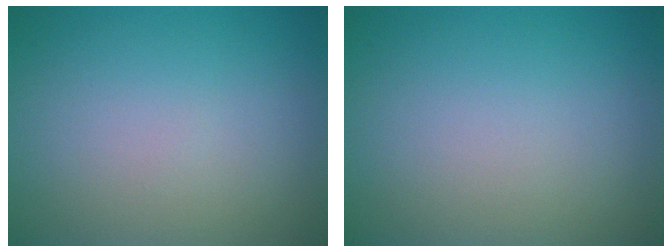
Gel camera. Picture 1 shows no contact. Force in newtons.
{"total": 0.0}